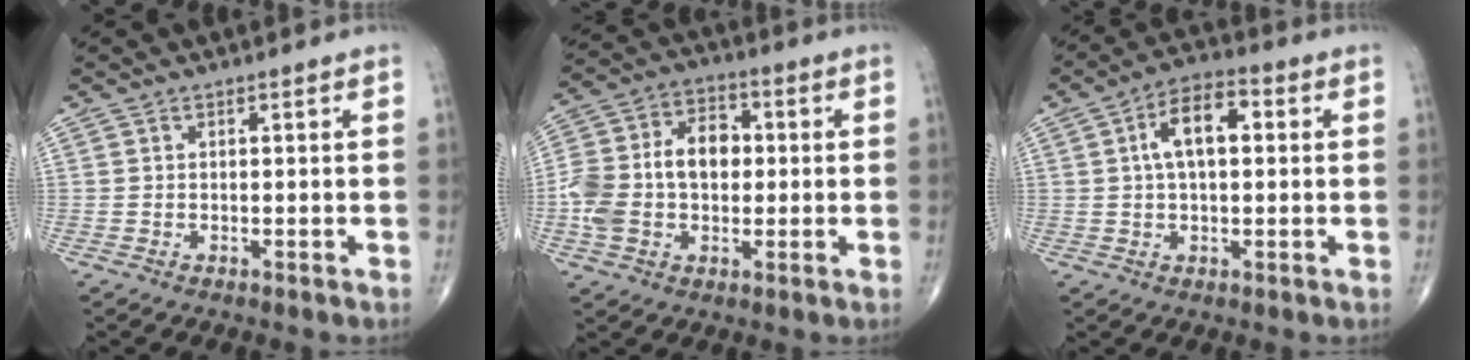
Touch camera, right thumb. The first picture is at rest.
{"total": 15.0, "force": [-0.2, 10.2, 10.9], "torque": [-0.199, 0.037, -0.006]}
{"total": 9.4, "force": [1.8, 4.8, 7.8], "torque": [-0.130, 0.021, 0.024]}